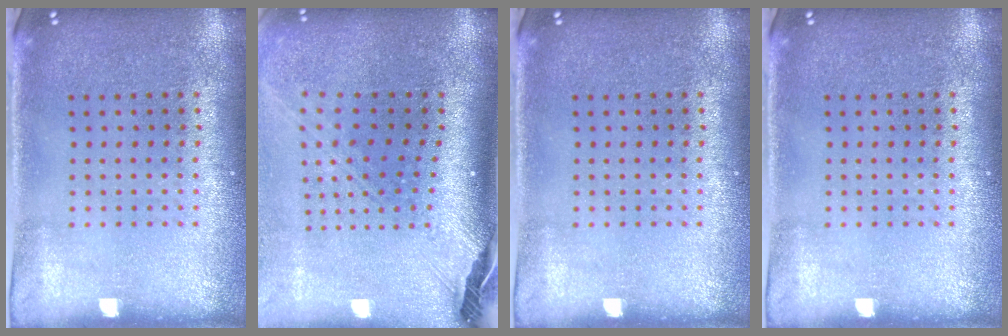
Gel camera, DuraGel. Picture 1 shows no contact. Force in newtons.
{"total": 2.8, "press": 2.0, "slide": 2.0}
{"total": 0.0}
{"total": 0.0}